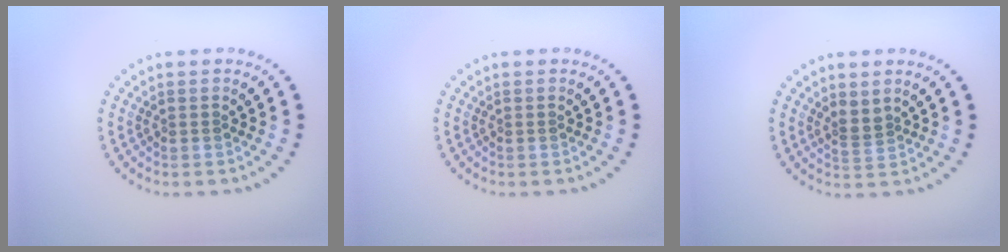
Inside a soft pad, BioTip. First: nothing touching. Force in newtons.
{"total": 0.0}
{"total": 1.3, "press": 0.8, "slide": 1.1}